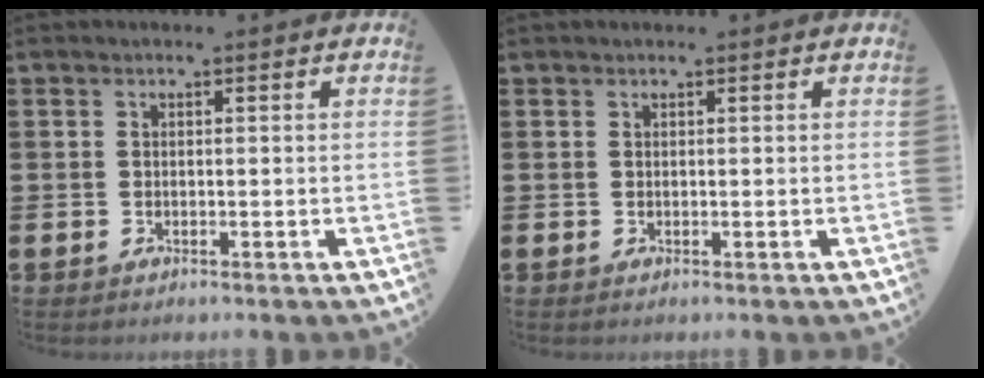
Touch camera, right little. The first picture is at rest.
{"total": 0.0}